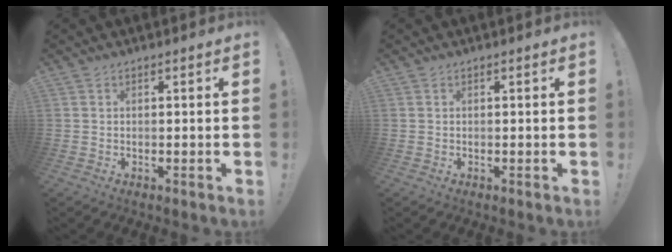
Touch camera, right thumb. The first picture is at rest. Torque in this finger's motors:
{"motor_torque": [-0.02, 0.02, 0.00, 0.00, 0.00]}